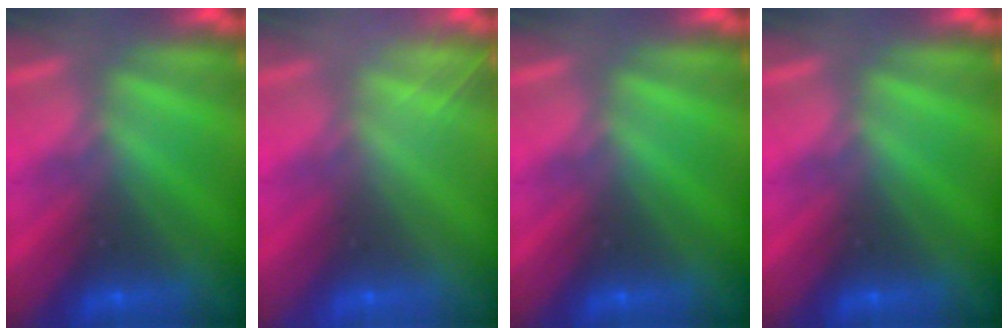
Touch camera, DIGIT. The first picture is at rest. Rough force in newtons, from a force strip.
{"total": 2.0}
{"total": 0.0}
{"total": 0.0}